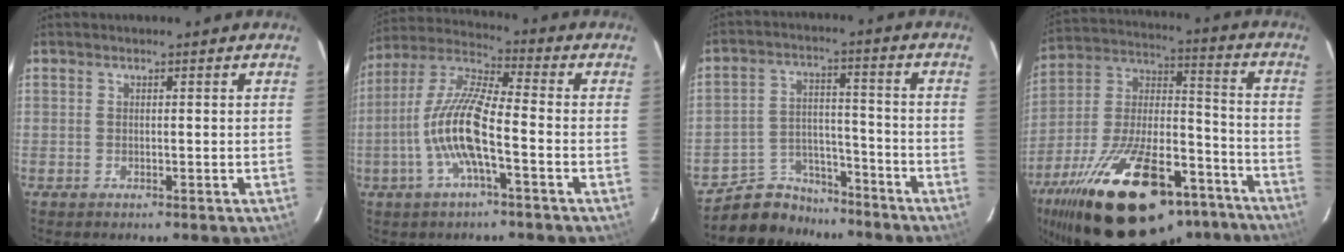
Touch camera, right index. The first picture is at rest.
{"total": 12.6, "force": [-3.8, 2.3, 11.8], "torque": [-0.243, 0.003, -0.078]}
{"total": 10.0, "force": [-8.7, 4.9, 0.7], "torque": [-0.028, 0.039, -0.138]}
{"total": 34.8, "force": [-23.5, 14.1, 21.4], "torque": [-0.386, 0.002, -0.348]}